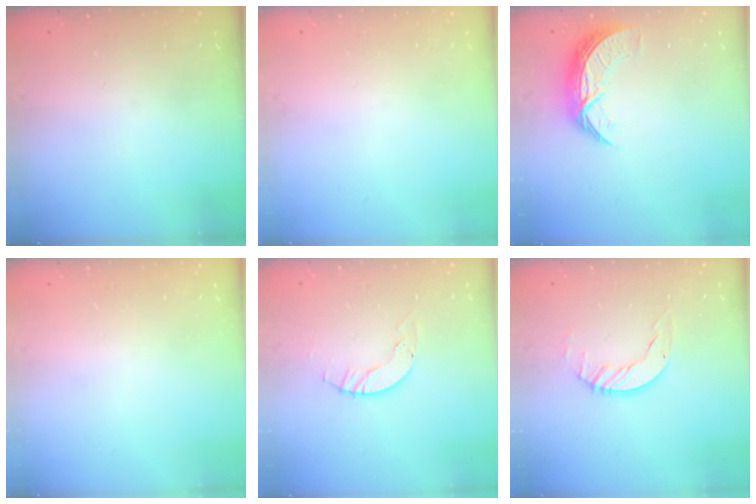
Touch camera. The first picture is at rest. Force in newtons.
{"total": 0.0}
{"total": 8.2, "press": 8.2, "slide": 0.3}
{"total": 0.0}
{"total": 4.0, "press": 4.0, "slide": 0.4}
{"total": 5.9, "press": 5.9, "slide": 0.4}